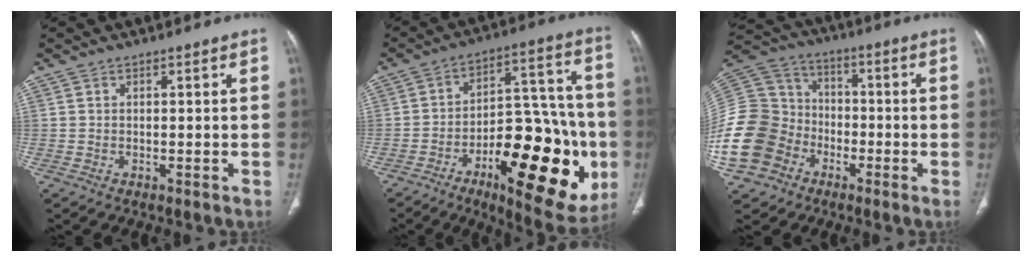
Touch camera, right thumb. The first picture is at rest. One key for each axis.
{"total": 27.2, "fx": -9.1, "fy": 11.2, "fz": 23.1, "tx": -0.291, "ty": 0.039, "tz": -0.118}
{"total": 21.5, "fx": -8.1, "fy": 17.5, "fz": 9.6, "tx": -0.226, "ty": 0.063, "tz": -0.146}